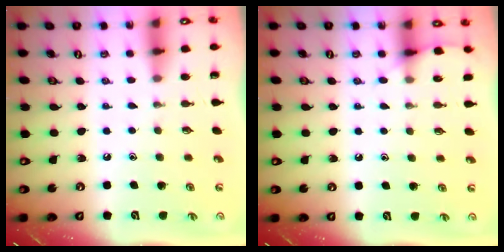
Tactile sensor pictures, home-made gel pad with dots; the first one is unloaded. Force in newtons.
{"total": 5.8, "press": 5.8, "slide": 0.7}